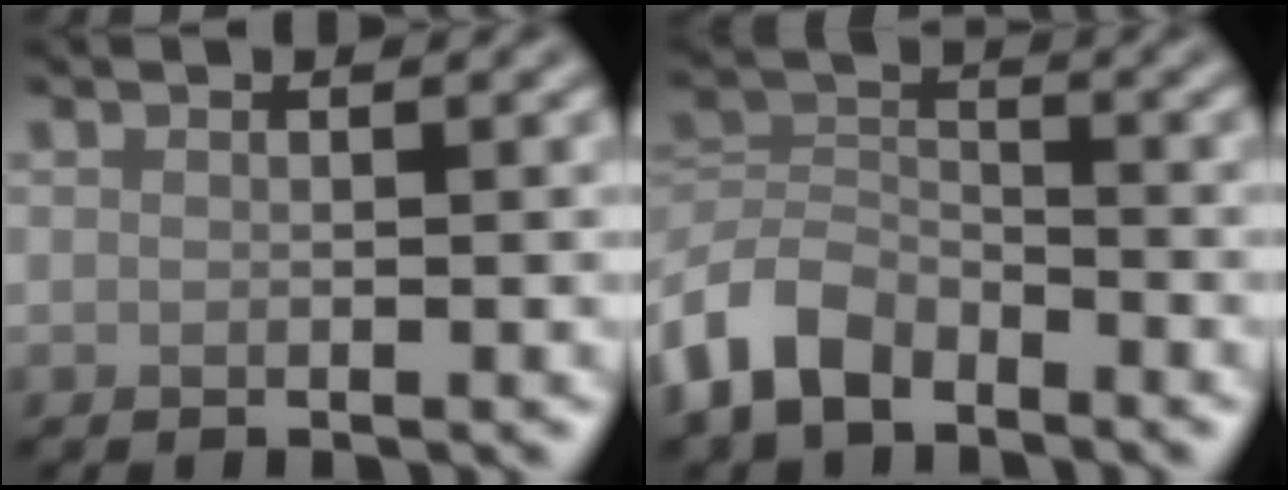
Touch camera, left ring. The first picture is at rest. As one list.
[{"total": 6.0, "force": [-4.2, 3.5, 2.6], "torque": [-0.054, 0.001, -0.095]}]